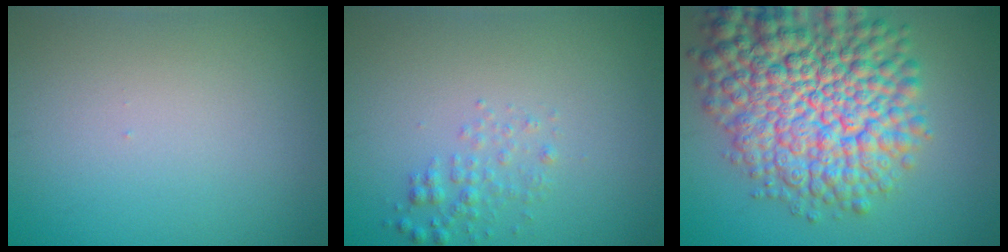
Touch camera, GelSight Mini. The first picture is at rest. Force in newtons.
{"total": 1.5, "press": 1.5, "slide": 0.0}
{"total": 12.7, "press": 12.7, "slide": 0.5}